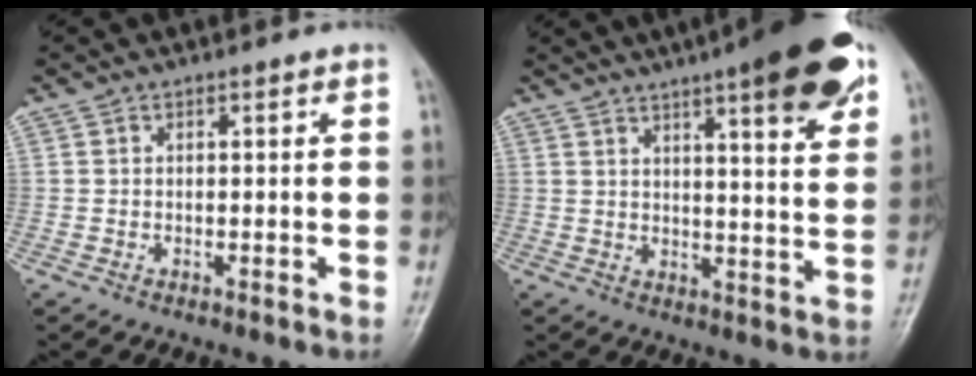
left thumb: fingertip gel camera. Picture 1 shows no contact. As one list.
[{"total": 17.3, "force": [10.1, 3.6, 13.6], "torque": [-0.164, -0.032, 0.132]}]